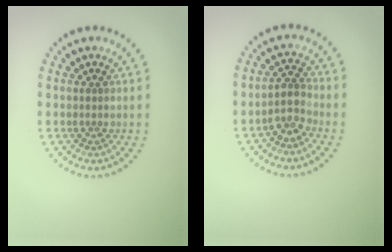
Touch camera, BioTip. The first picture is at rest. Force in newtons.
{"total": 2.2, "press": 1.9, "slide": 1.2}